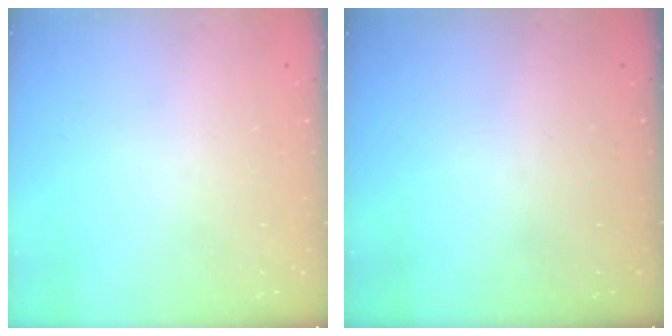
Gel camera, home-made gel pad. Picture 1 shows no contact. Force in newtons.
{"total": 0.0}